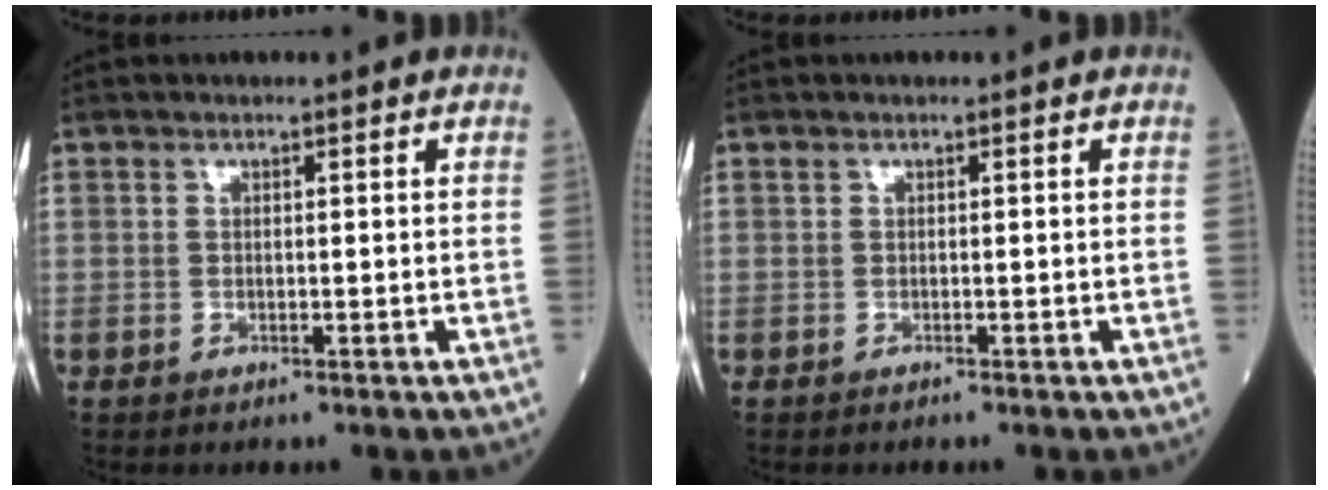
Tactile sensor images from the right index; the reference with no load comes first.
{"total": 0.0}